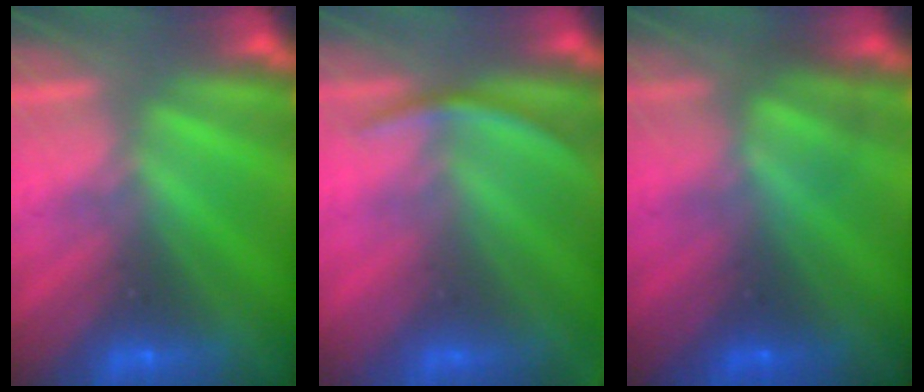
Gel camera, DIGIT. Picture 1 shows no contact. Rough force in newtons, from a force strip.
{"total": 2.8}
{"total": 4.7}